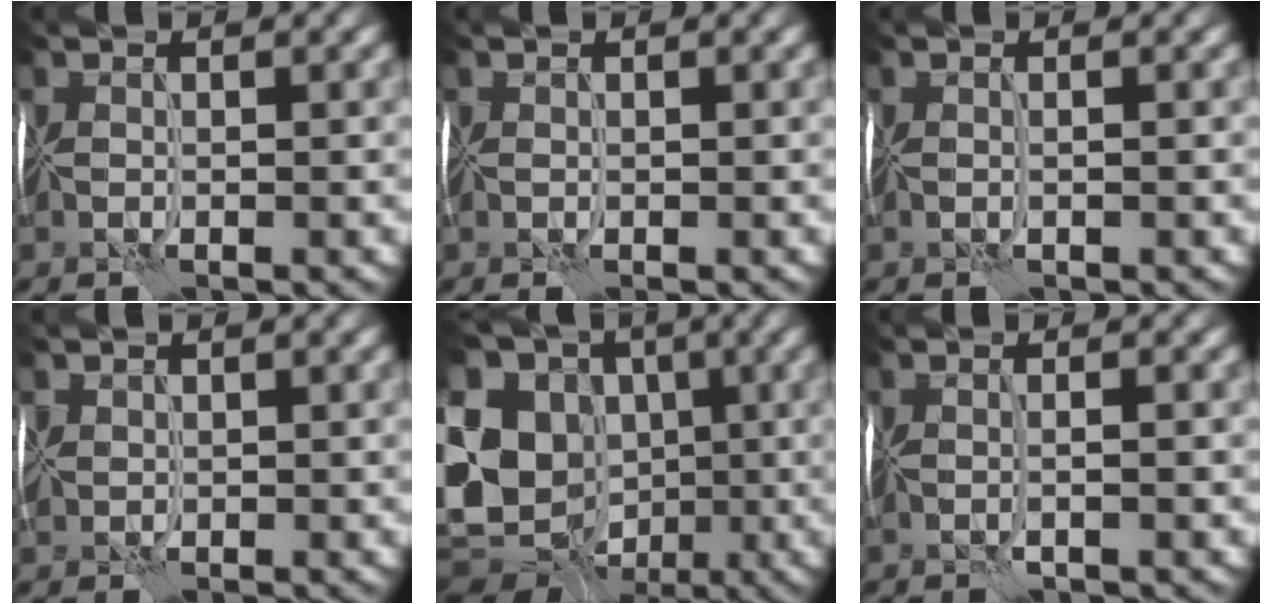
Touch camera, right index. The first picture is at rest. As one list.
[{"total": 0.0}, {"total": 0.8, "force": [-0.2, -0.3, -0.7], "torque": [0.003, 0.006, 0.005]}, {"total": 2.2, "force": [0.1, 1.8, 1.3], "torque": [-0.009, 0.000, 0.009]}, {"total": 15.7, "force": [-3.3, 13.4, 7.4], "torque": [-0.187, 0.011, -0.056]}, {"total": 0.0}]